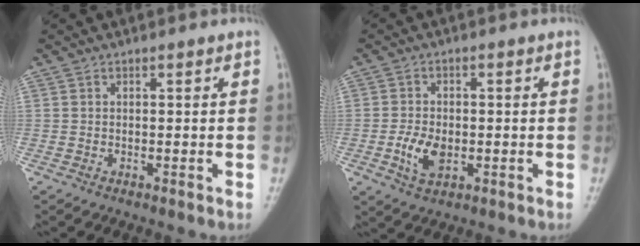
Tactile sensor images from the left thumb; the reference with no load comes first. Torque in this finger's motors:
{"motor_torque": [-0.50, 0.51, 0.29, -0.11, 0.00]}